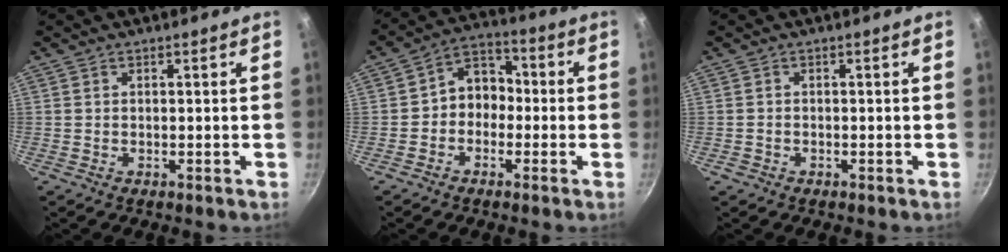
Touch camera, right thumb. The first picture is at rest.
{"total": 7.4, "force": [-1.1, 6.0, 4.1], "torque": [-0.017, 0.034, -0.037]}
{"total": 0.8, "force": [-0.5, 0.6, 0.2], "torque": [-0.008, 0.005, -0.007]}